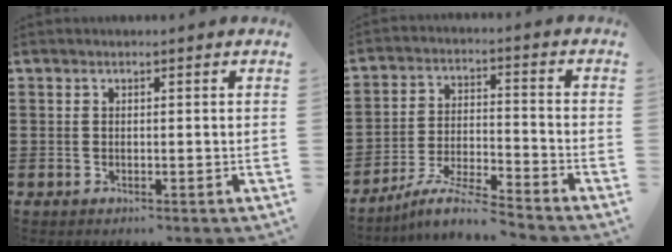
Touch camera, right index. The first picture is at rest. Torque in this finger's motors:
{"motor_torque": [1.18, 0.96, -1.05, -0.21]}